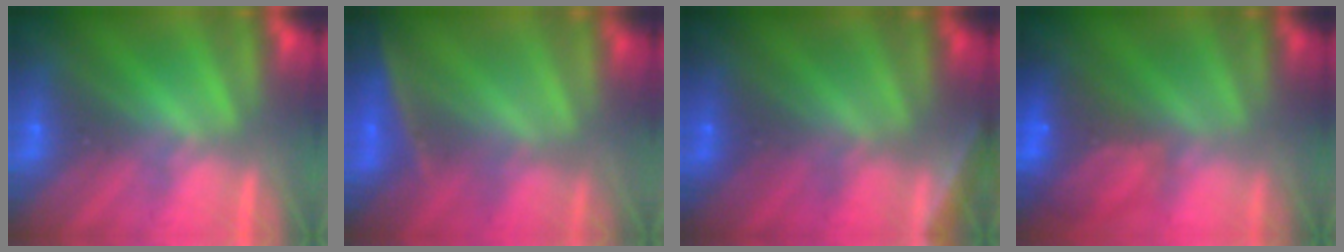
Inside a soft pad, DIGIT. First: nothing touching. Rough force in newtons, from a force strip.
{"total": 2.8}
{"total": 3.0}
{"total": 7.8}